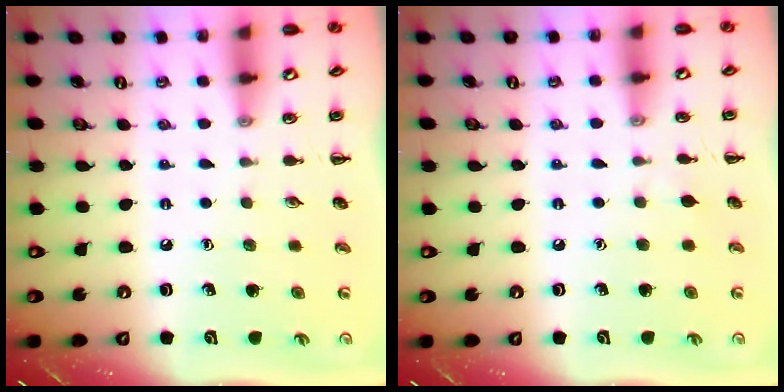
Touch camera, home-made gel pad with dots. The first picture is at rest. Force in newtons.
{"total": 2.7, "press": 2.5, "slide": 1.1}